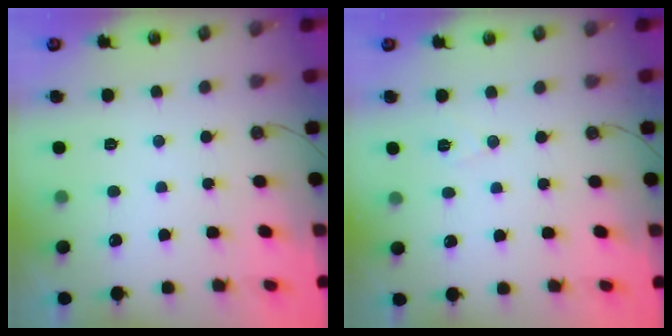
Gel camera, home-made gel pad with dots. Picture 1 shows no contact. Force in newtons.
{"total": 6.3, "press": 4.4, "slide": 4.5}